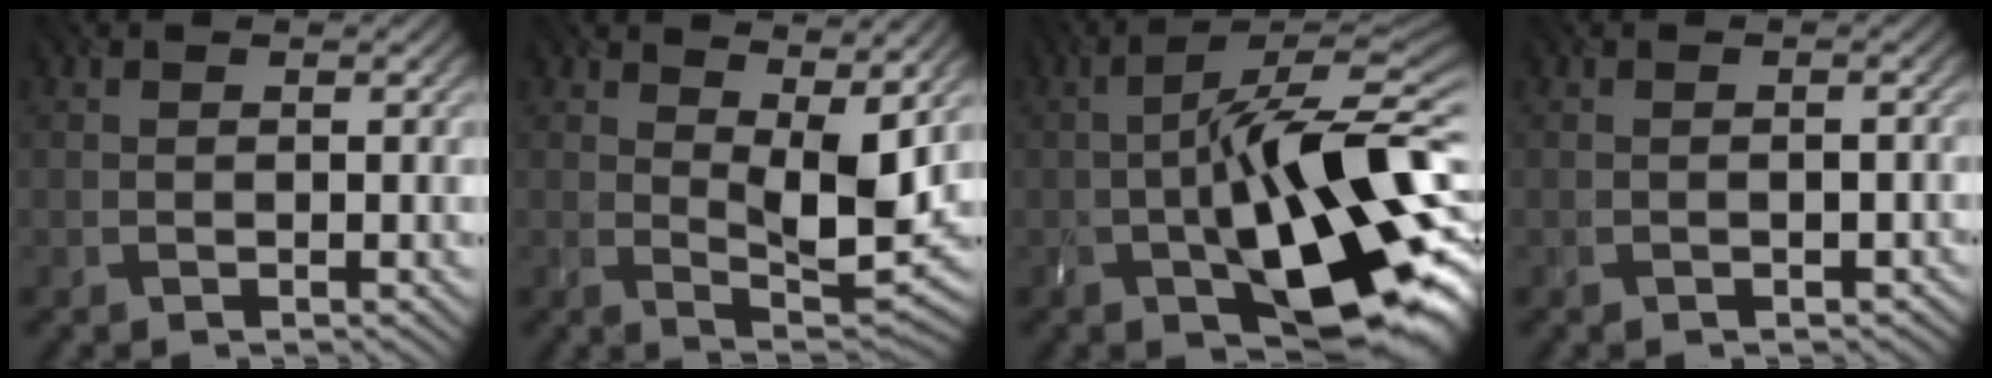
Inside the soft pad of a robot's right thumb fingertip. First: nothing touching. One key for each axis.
{"total": 8.5, "fx": 3.6, "fy": 2.8, "fz": 7.1, "tx": -0.122, "ty": -0.008, "tz": 0.064}
{"total": 16.9, "fx": -3.6, "fy": 6.6, "fz": 15.2, "tx": -0.245, "ty": -0.010, "tz": -0.062}
{"total": 1.1, "fx": -0.6, "fy": 0.4, "fz": 0.8, "tx": -0.015, "ty": 0.000, "tz": -0.009}